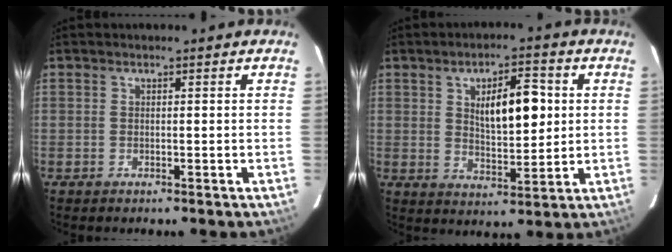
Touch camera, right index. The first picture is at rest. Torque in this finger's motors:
{"motor_torque": [0.29, 0.09, 0.25, 0.07]}